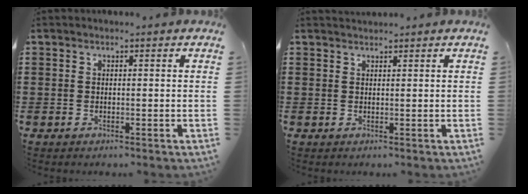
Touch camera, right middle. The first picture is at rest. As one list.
[{"total": 1.1, "force": [1.0, 0.2, -0.1], "torque": [0.000, -0.001, 0.021]}]